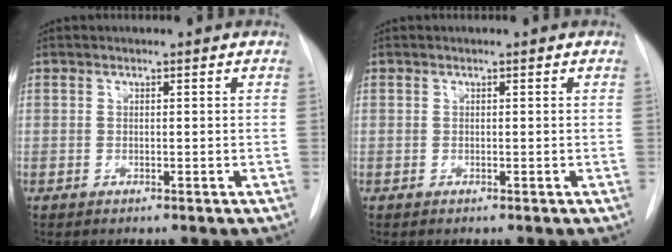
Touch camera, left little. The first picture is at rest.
{"total": 0.0}